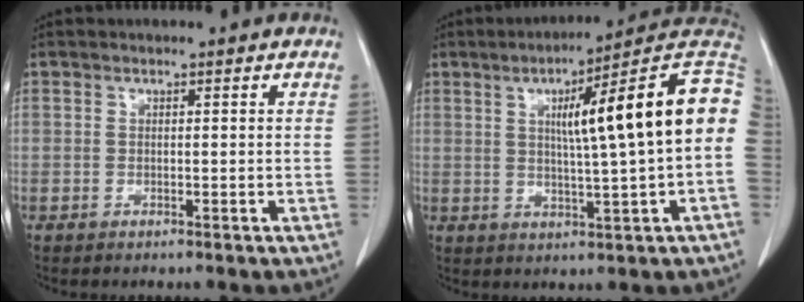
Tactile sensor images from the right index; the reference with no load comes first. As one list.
[{"total": 17.0, "force": [2.3, 0.2, 16.8], "torque": [-0.228, 0.030, 0.024]}]